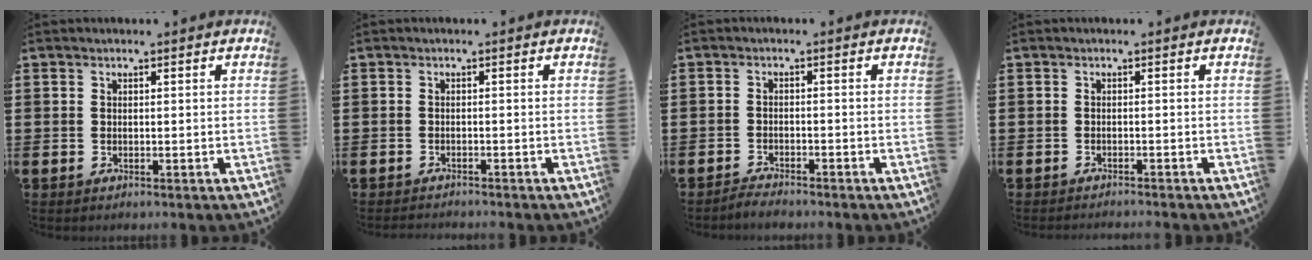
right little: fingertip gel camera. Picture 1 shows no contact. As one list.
[{"total": 0.8, "force": [-0.8, -0.1, 0.0], "torque": [-0.001, 0.000, -0.017]}, {"total": 1.6, "force": [-1.6, 0.0, -0.1], "torque": [-0.004, 0.003, -0.033]}, {"total": 0.7, "force": [-0.7, -0.2, -0.1], "torque": [0.001, 0.000, -0.015]}]